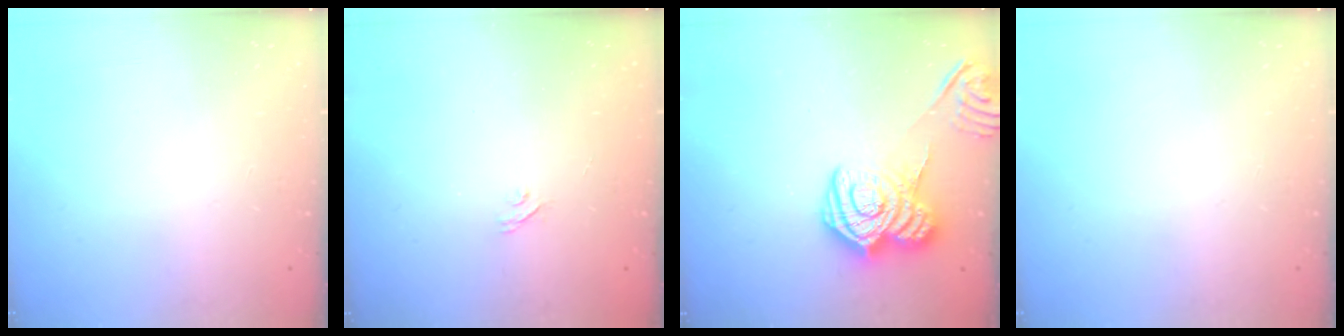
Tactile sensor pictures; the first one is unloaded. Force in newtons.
{"total": 2.2, "press": 1.9, "slide": 1.1}
{"total": 13.9, "press": 13.8, "slide": 1.0}
{"total": 0.0}